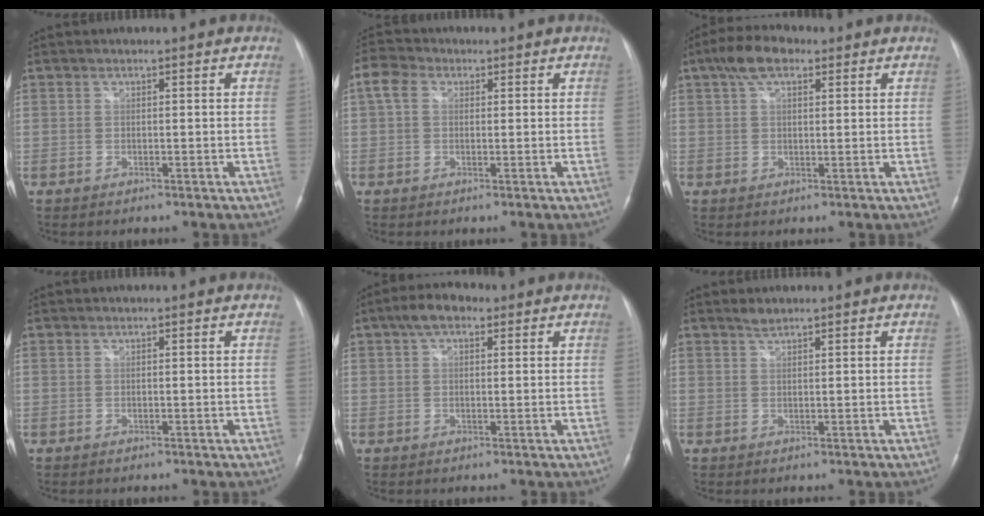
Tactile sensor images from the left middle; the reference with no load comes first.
{"total": 4.0, "force": [1.2, 2.9, 2.4], "torque": [-0.064, 0.028, 0.024]}
{"total": 5.9, "force": [3.4, 2.8, 3.9], "torque": [-0.080, 0.024, 0.060]}
{"total": 0.0}
{"total": 4.5, "force": [2.4, 2.3, 3.0], "torque": [-0.059, 0.023, 0.040]}
{"total": 1.2, "force": [1.2, 0.1, 0.4], "torque": [-0.013, 0.000, 0.026]}